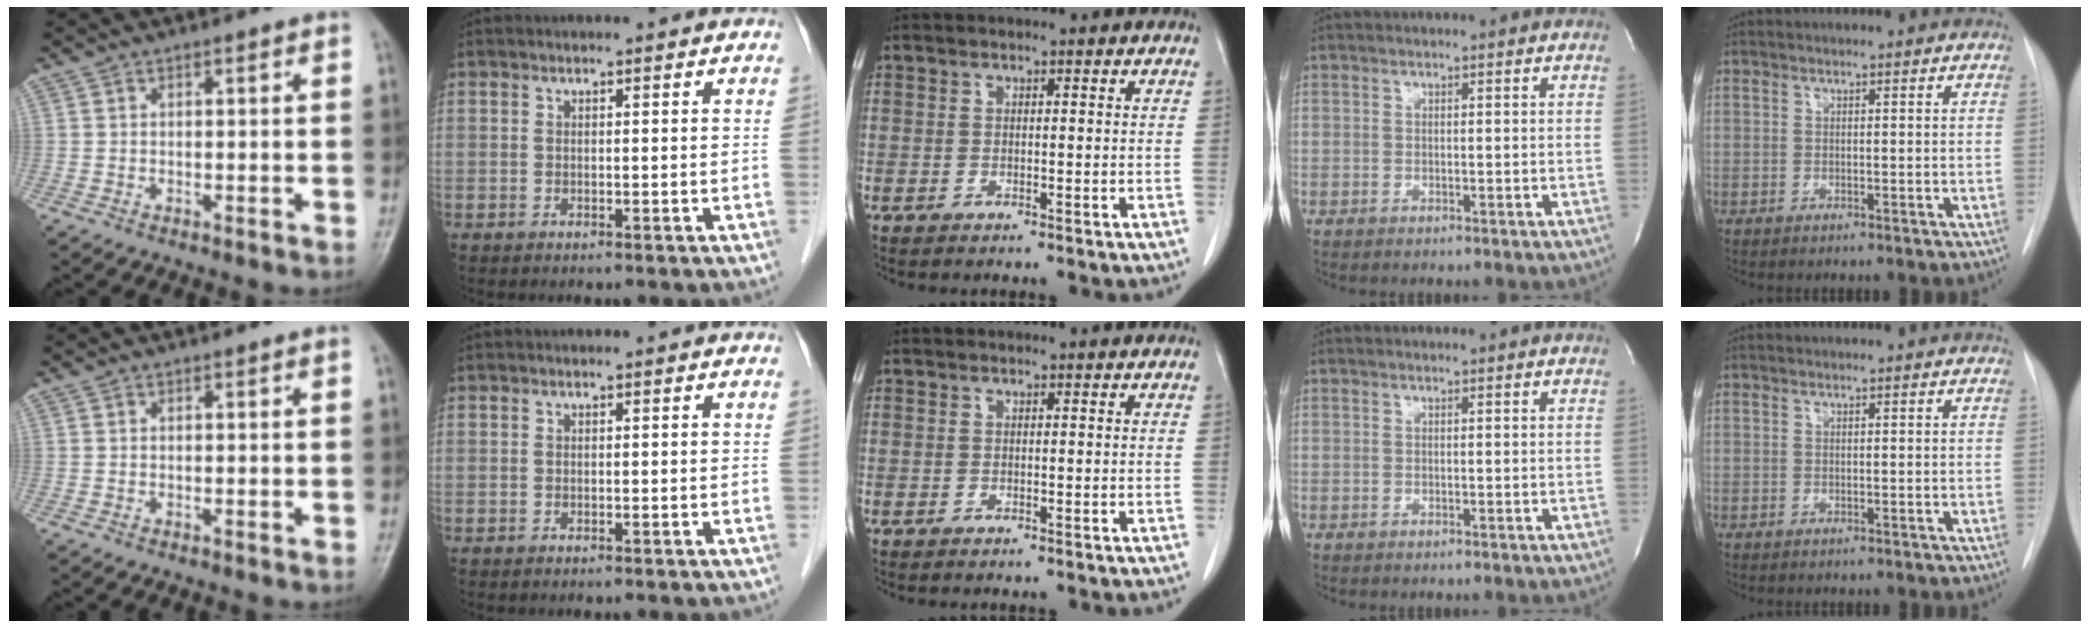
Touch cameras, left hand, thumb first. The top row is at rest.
{}